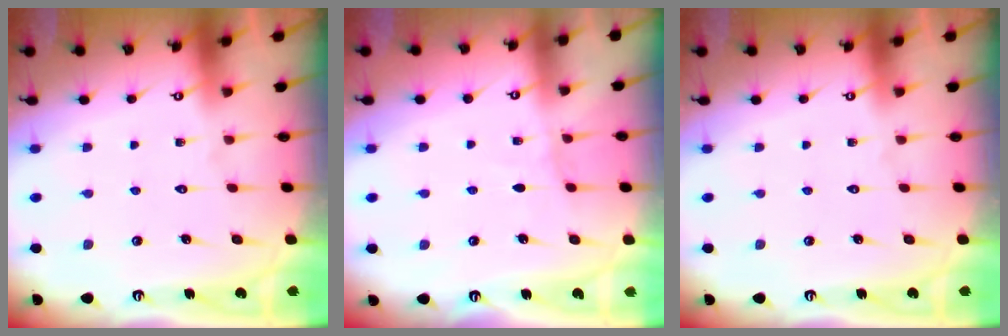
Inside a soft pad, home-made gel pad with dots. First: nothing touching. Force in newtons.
{"total": 3.3, "press": 3.3, "slide": 0.4}
{"total": 0.0}